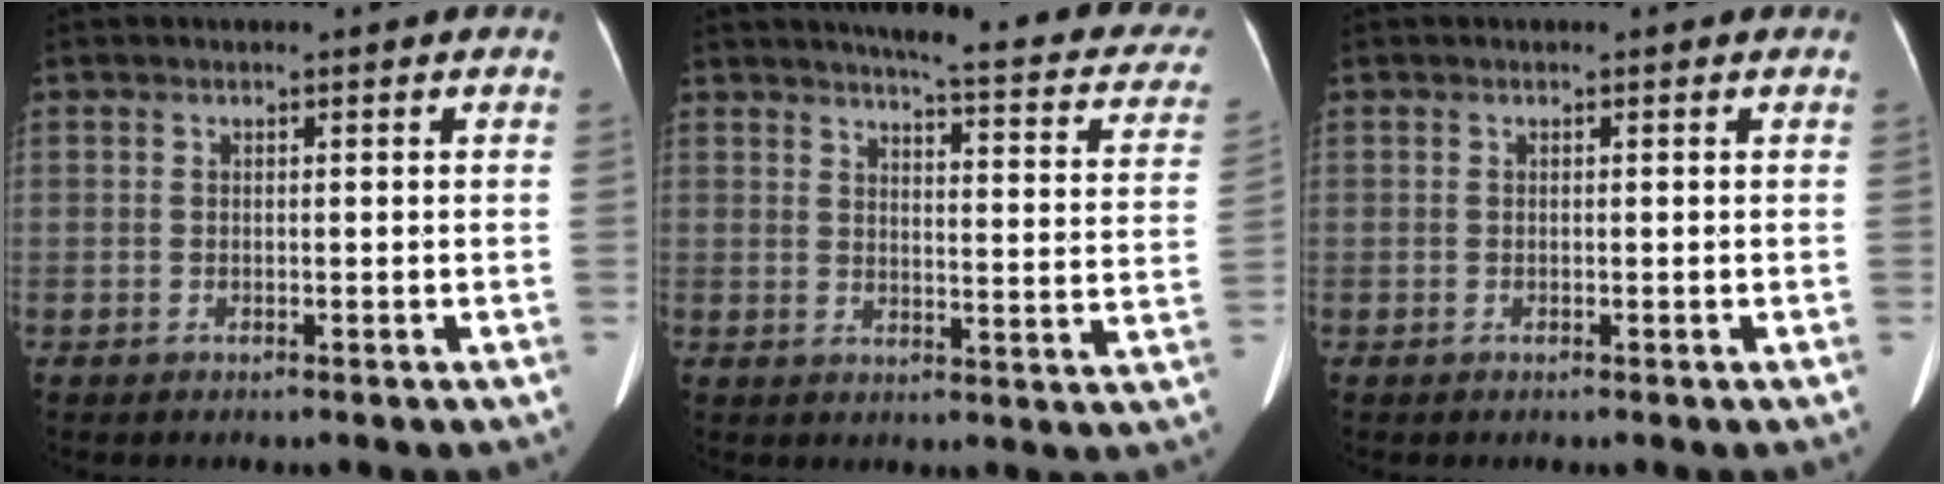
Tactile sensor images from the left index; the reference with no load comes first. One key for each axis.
{"total": 19.9, "fx": 17.3, "fy": 2.8, "fz": 9.5, "tx": -0.101, "ty": -0.041, "tz": 0.184}
{"total": 0.0}